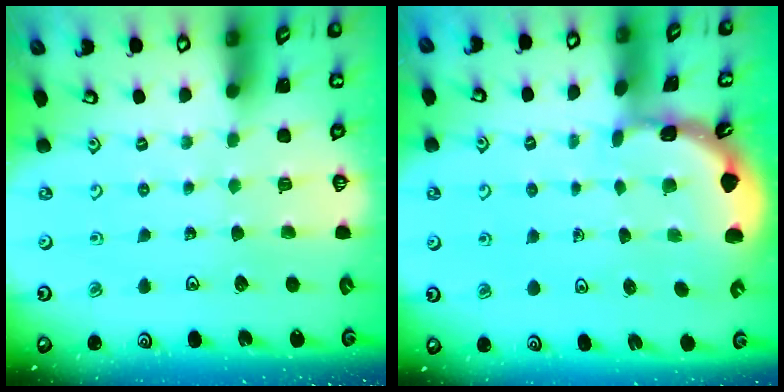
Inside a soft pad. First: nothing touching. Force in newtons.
{"total": 1.6, "press": 1.6, "slide": 0.1}